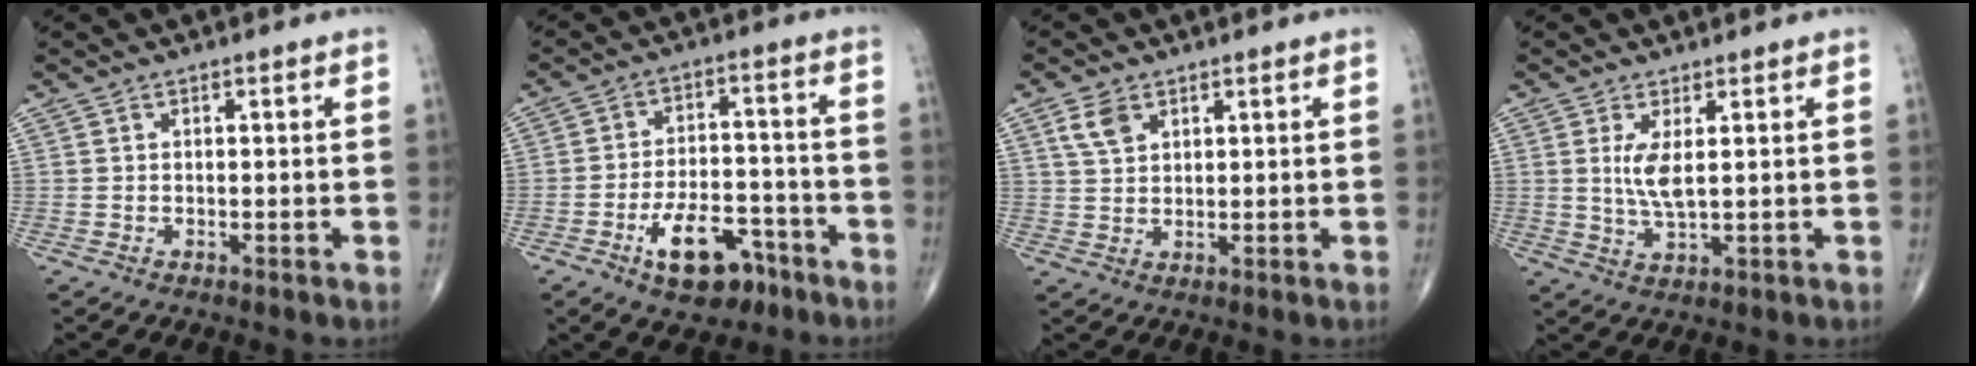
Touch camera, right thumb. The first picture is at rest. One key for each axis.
{"total": 11.2, "fx": -6.1, "fy": 5.9, "fz": 7.3, "tx": -0.102, "ty": 0.039, "tz": -0.095}
{"total": 4.4, "fx": 2.3, "fy": 2.8, "fz": 2.6, "tx": -0.045, "ty": -0.004, "tz": 0.049}
{"total": 4.7, "fx": 1.1, "fy": 1.3, "fz": 4.4, "tx": -0.095, "ty": -0.018, "tz": 0.027}